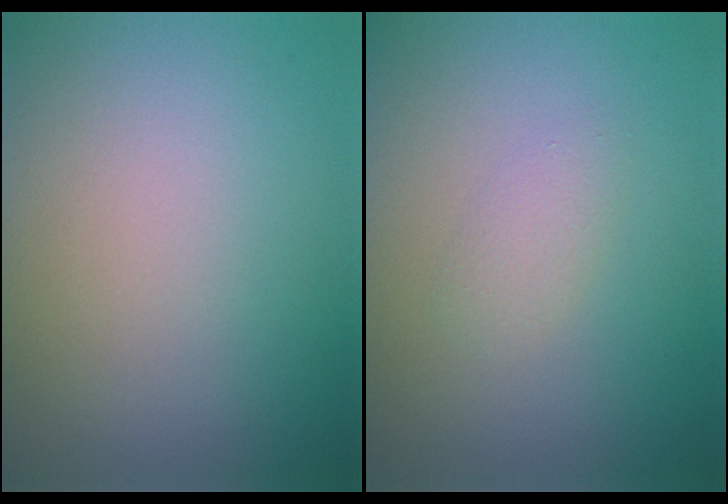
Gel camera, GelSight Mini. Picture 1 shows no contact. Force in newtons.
{"total": 1.3, "press": 1.3, "slide": 0.0}